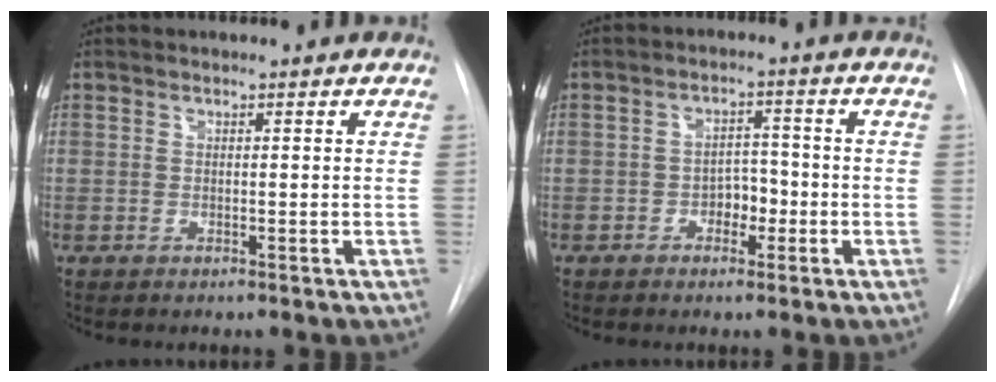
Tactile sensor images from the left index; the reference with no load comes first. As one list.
[{"total": 3.6, "force": [-1.4, 2.4, 2.4], "torque": [-0.029, 0.009, -0.025]}]